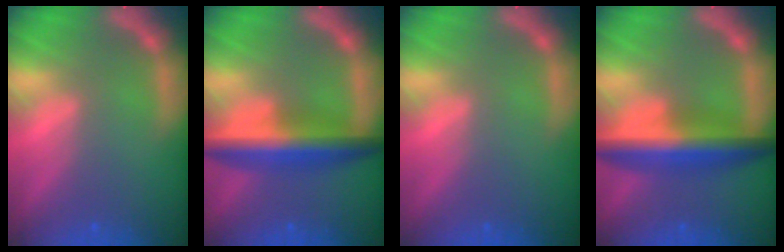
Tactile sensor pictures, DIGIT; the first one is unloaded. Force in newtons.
{"total": 7.0}
{"total": 0.0}
{"total": 7.5}